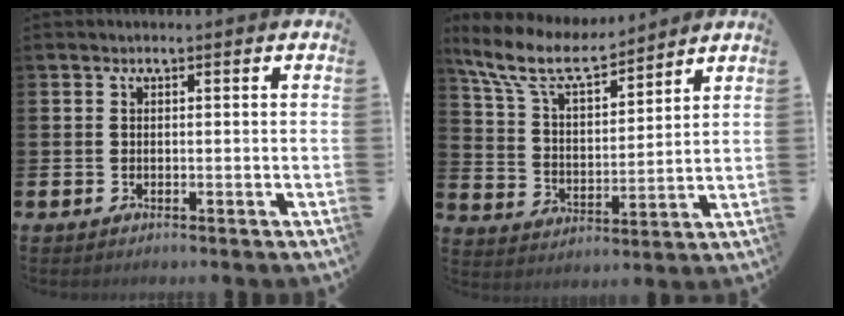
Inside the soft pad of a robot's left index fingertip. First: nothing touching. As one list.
[{"total": 8.6, "force": [7.5, 2.4, 3.5], "torque": [-0.107, -0.042, 0.134]}]